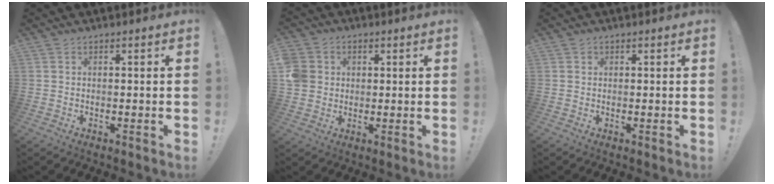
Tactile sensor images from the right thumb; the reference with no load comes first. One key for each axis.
{"total": 6.5, "fx": 1.0, "fy": 6.1, "fz": 2.2, "tx": -0.049, "ty": 0.003, "tz": 0.021}
{"total": 0.7, "fx": 0.4, "fy": 0.6, "fz": 0.0, "tx": 0.005, "ty": -0.001, "tz": 0.006}